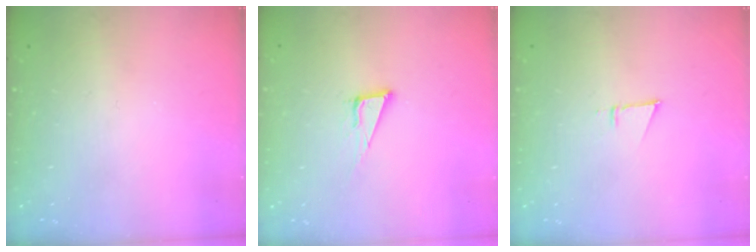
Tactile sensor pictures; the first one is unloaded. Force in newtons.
{"total": 7.2, "press": 6.8, "slide": 2.6}
{"total": 4.3, "press": 4.2, "slide": 0.7}